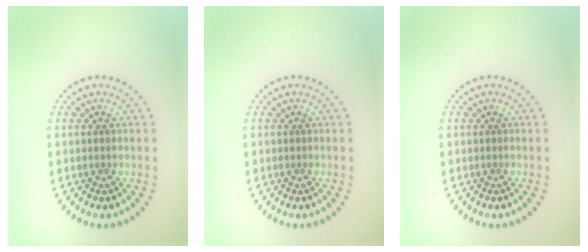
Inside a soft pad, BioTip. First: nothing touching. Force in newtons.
{"total": 0.0}
{"total": 0.0}